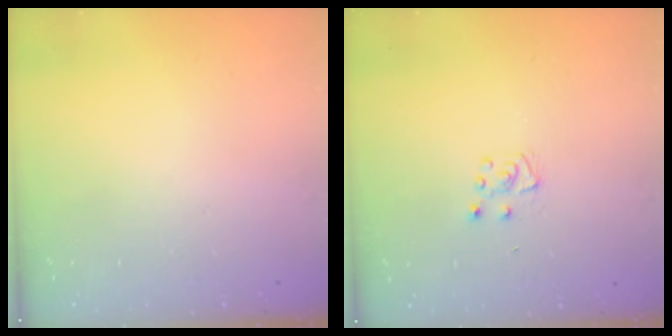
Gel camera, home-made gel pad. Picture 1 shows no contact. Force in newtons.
{"total": 5.1, "press": 5.0, "slide": 0.6}